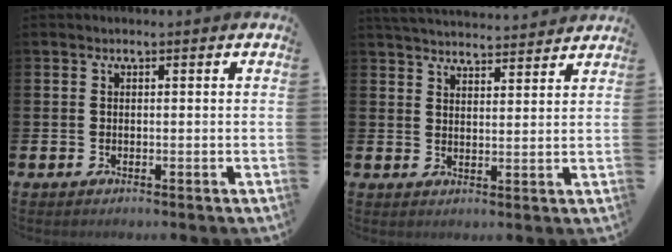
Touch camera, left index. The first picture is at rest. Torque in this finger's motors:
{"motor_torque": [-0.44, -1.70, -0.47, -0.01]}